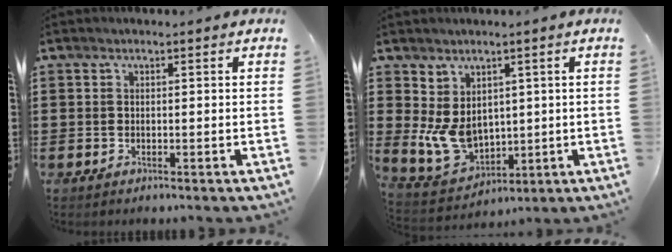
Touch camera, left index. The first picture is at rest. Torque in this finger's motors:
{"motor_torque": [0.76, 0.76, 0.03, -0.07]}